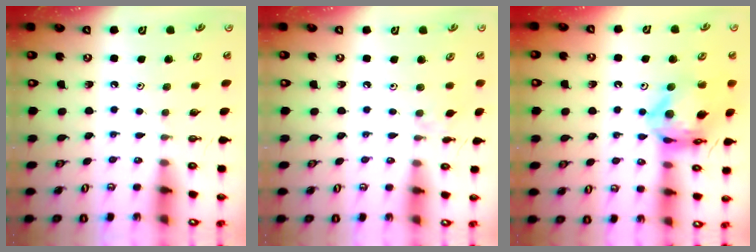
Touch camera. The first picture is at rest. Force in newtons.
{"total": 1.8, "press": 1.7, "slide": 0.4}
{"total": 14.0, "press": 13.9, "slide": 1.6}